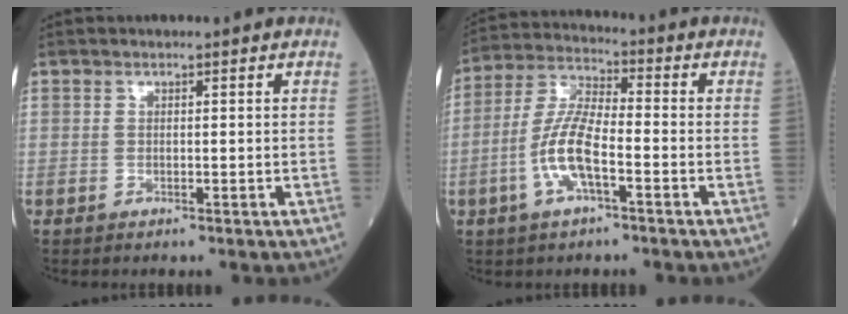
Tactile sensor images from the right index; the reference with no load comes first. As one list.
[{"total": 9.2, "force": [-3.0, 2.4, 8.4], "torque": [-0.182, 0.006, -0.062]}]